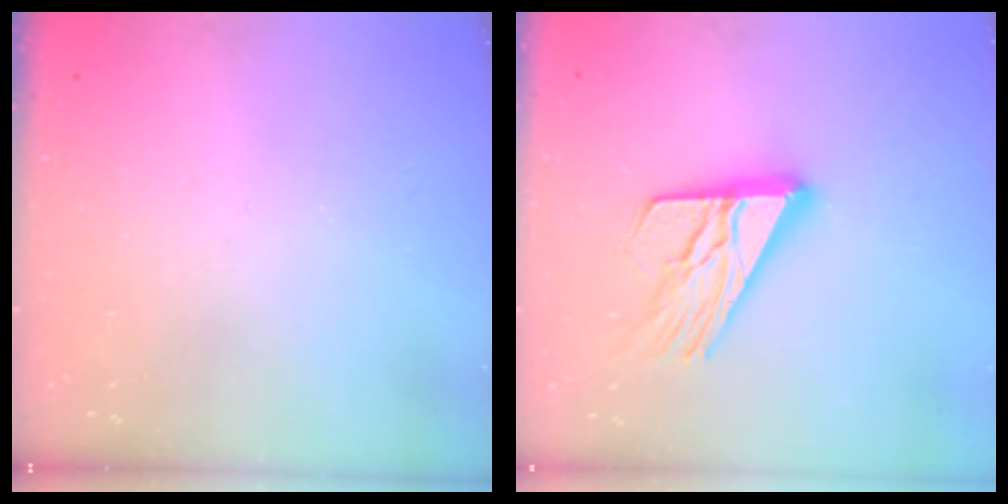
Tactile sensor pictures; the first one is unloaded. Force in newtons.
{"total": 16.5, "press": 16.4, "slide": 1.5}